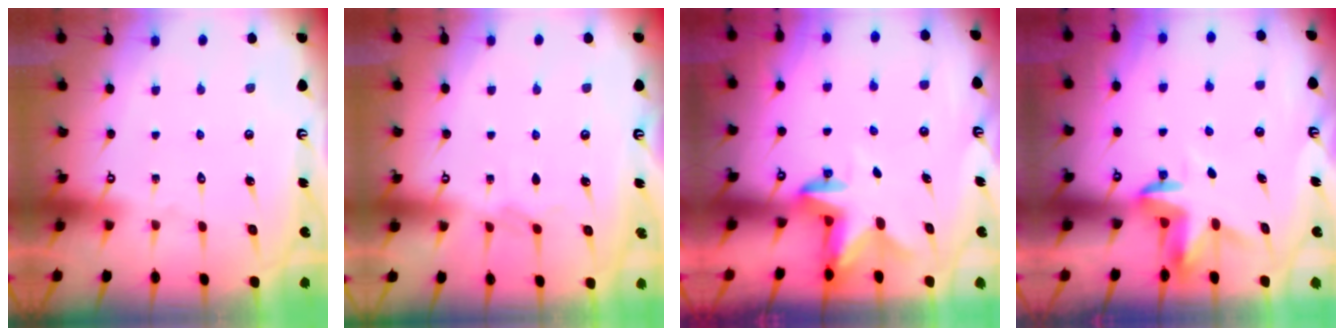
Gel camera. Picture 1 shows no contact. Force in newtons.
{"total": 3.7, "press": 3.6, "slide": 0.6}
{"total": 2.8, "press": 2.8, "slide": 0.6}
{"total": 3.5, "press": 3.5, "slide": 0.2}